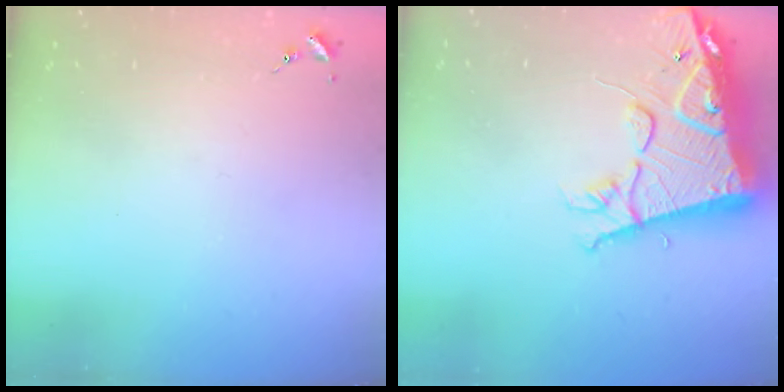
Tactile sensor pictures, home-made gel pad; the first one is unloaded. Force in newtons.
{"total": 17.5, "press": 17.4, "slide": 1.9}